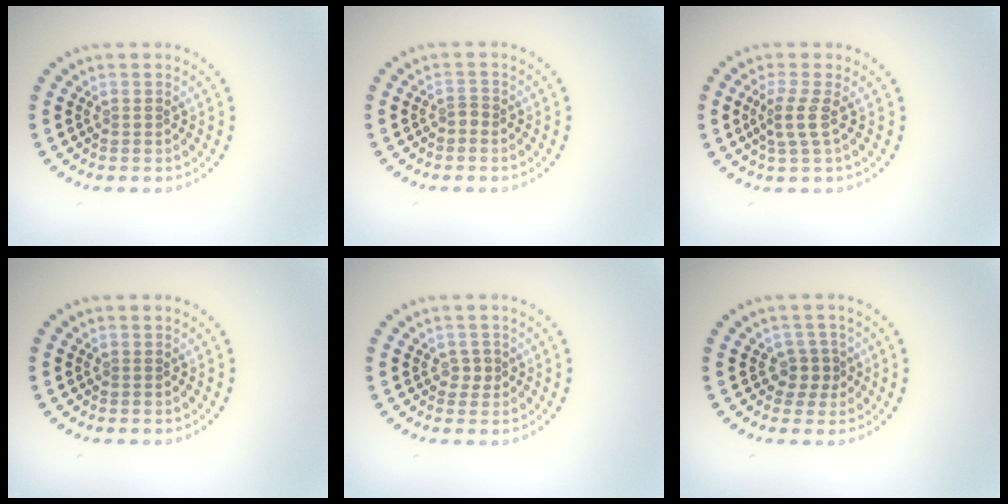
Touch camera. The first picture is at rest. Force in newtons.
{"total": 0.9, "press": 0.6, "slide": 0.7}
{"total": 2.1, "press": 1.6, "slide": 1.3}
{"total": 0.0}
{"total": 1.1, "press": 0.9, "slide": 0.5}
{"total": 1.9, "press": 1.6, "slide": 1.2}